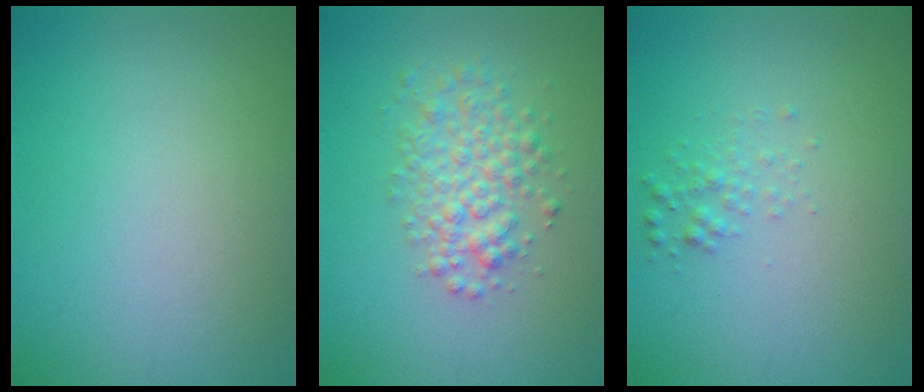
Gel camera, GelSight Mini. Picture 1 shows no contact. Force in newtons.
{"total": 3.7, "press": 3.7, "slide": 0.1}
{"total": 1.2, "press": 1.2, "slide": 0.0}